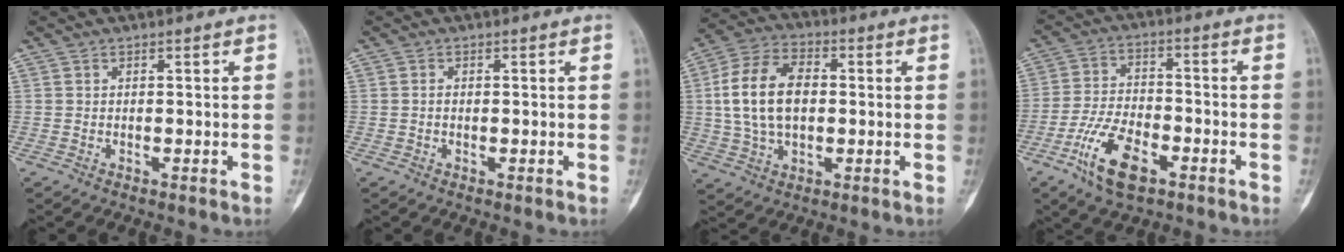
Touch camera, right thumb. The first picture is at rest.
{"total": 0.5, "force": [-0.1, 0.4, 0.4], "torque": [-0.008, 0.001, -0.003]}
{"total": 14.1, "force": [0.9, 8.7, 11.0], "torque": [-0.202, 0.019, 0.015]}
{"total": 11.3, "force": [-5.9, 5.3, 8.1], "torque": [-0.151, 0.020, -0.109]}